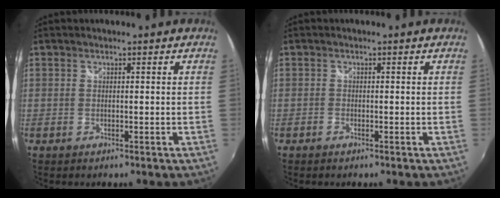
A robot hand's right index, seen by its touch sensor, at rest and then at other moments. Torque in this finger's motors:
{"motor_torque": [0.18, -0.06, 0.09, -0.01]}